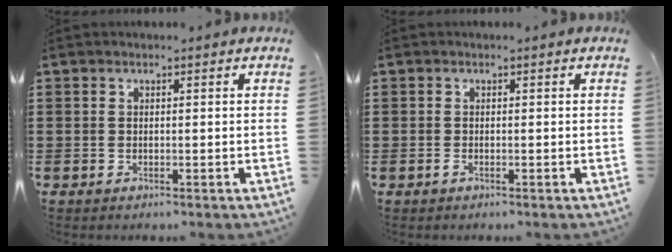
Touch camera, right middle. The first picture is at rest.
{"total": 0.5, "force": [-0.3, 0.1, 0.4], "torque": [-0.008, -0.003, -0.005]}